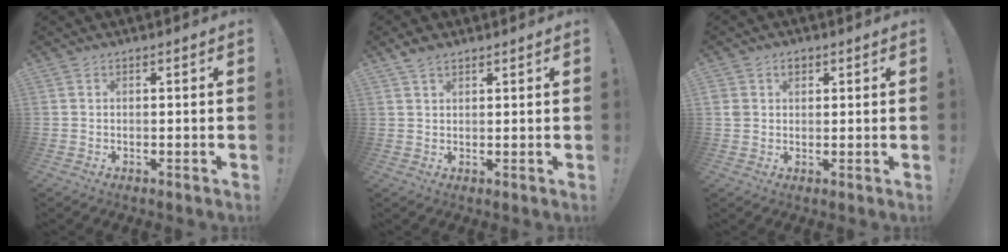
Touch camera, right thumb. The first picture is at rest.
{"total": 3.1, "force": [2.3, 1.4, 1.5], "torque": [-0.023, -0.007, 0.043]}
{"total": 3.6, "force": [1.2, 2.9, 1.7], "torque": [-0.022, -0.001, 0.022]}